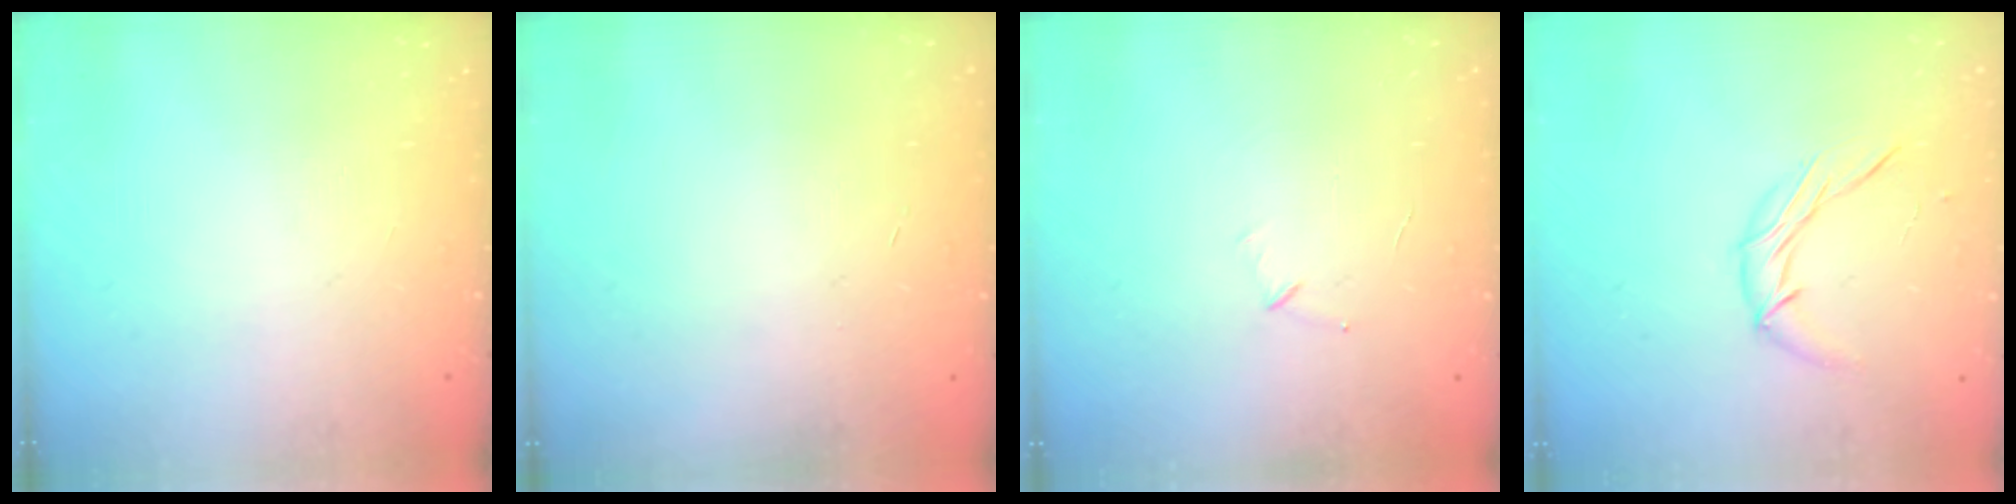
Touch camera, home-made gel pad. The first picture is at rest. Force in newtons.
{"total": 0.6, "press": 0.5, "slide": 0.2}
{"total": 3.8, "press": 3.7, "slide": 1.0}
{"total": 6.8, "press": 6.8, "slide": 0.7}